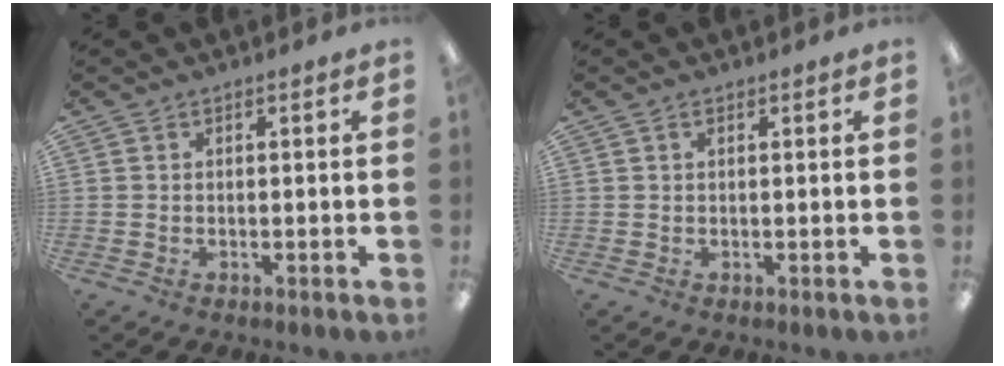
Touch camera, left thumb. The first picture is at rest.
{"total": 0.9, "force": [0.5, 0.4, 0.6], "torque": [-0.013, 0.003, 0.008]}